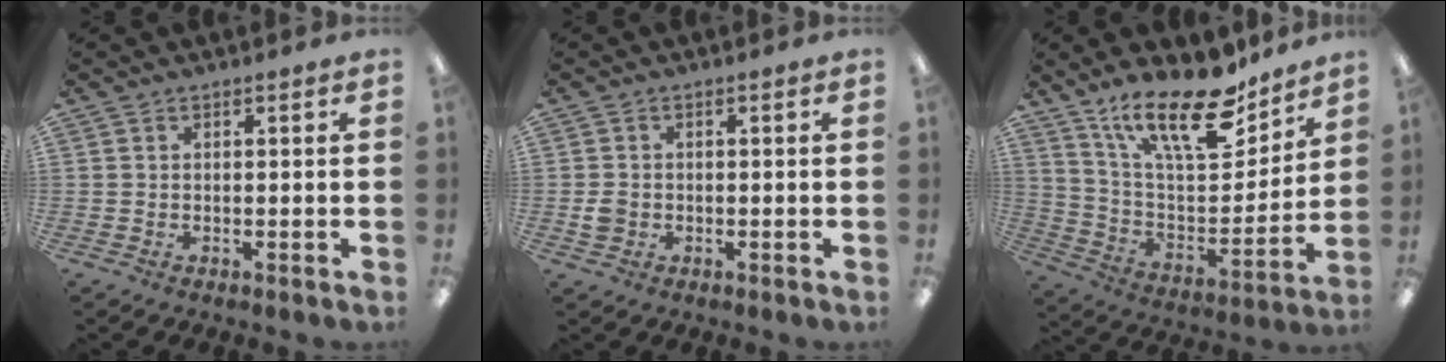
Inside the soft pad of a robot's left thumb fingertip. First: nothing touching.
{"total": 2.4, "force": [-0.6, 2.1, 1.2], "torque": [-0.020, 0.005, -0.011]}
{"total": 22.3, "force": [15.5, 8.3, 13.7], "torque": [-0.221, -0.099, 0.266]}